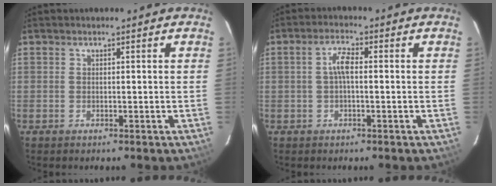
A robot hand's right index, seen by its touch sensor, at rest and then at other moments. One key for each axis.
{"total": 3.3, "fx": -0.1, "fy": 1.1, "fz": 3.1, "tx": -0.062, "ty": 0.010, "tz": -0.001}